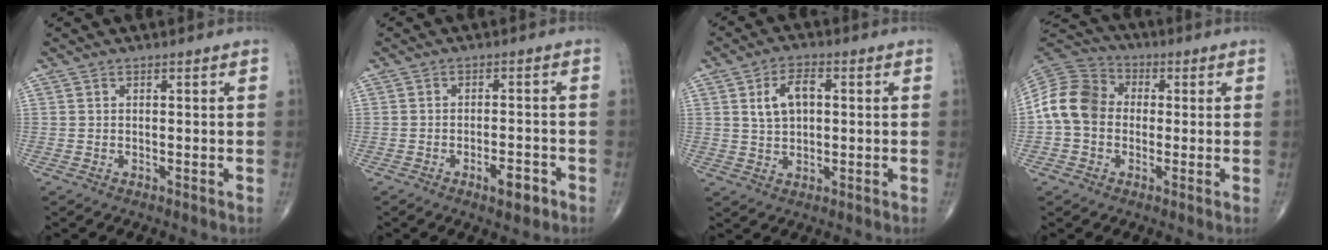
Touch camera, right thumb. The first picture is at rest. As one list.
[{"total": 4.4, "force": [-2.4, 1.6, 3.3], "torque": [-0.046, 0.011, -0.033]}, {"total": 6.6, "force": [1.4, 3.9, 5.1], "torque": [-0.086, 0.008, 0.024]}, {"total": 11.3, "force": [-0.4, 9.2, 6.5], "torque": [-0.116, 0.035, -0.021]}]